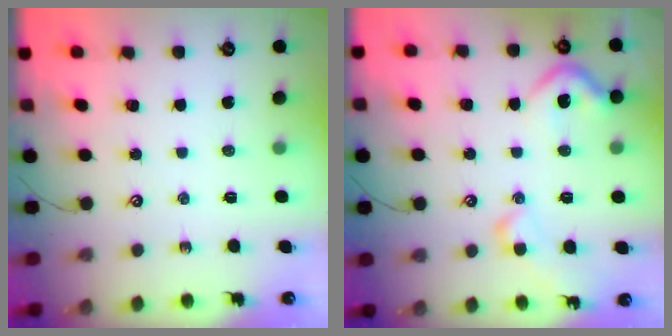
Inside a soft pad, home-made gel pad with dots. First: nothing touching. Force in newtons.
{"total": 8.2, "press": 8.1, "slide": 1.3}